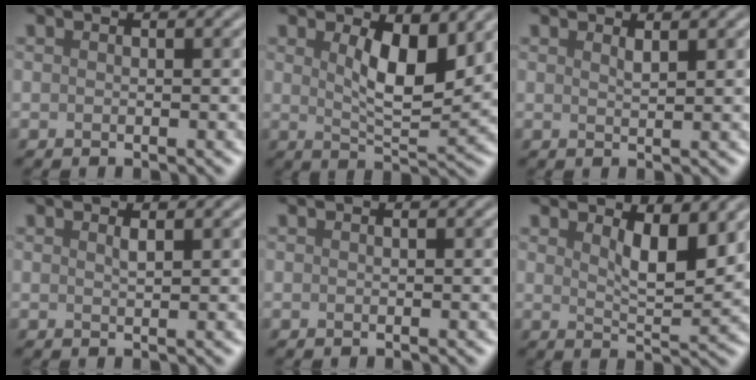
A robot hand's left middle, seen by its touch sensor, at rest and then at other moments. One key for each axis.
{"total": 4.9, "fx": 1.4, "fy": 1.5, "fz": 4.5, "tx": -0.077, "ty": -0.009, "tz": 0.032}
{"total": 0.7, "fx": 0.6, "fy": 0.1, "fz": 0.3, "tx": -0.003, "ty": 0.001, "tz": 0.013}
{"total": 0.5, "fx": 0.3, "fy": 0.1, "fz": 0.4, "tx": -0.003, "ty": 0.001, "tz": 0.008}
{"total": 0.0}
{"total": 4.0, "fx": 1.9, "fy": 1.2, "fz": 3.3, "tx": -0.054, "ty": -0.009, "tz": 0.039}